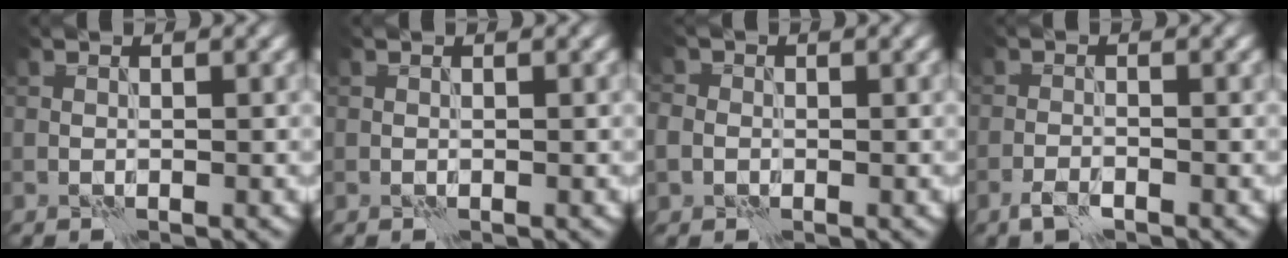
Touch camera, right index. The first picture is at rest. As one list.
[{"total": 0.0}, {"total": 2.4, "force": [0.0, 2.3, 0.8], "torque": [-0.009, 0.009, -0.010]}, {"total": 1.5, "force": [-1.1, 0.5, 1.0], "torque": [-0.022, 0.001, -0.024]}]